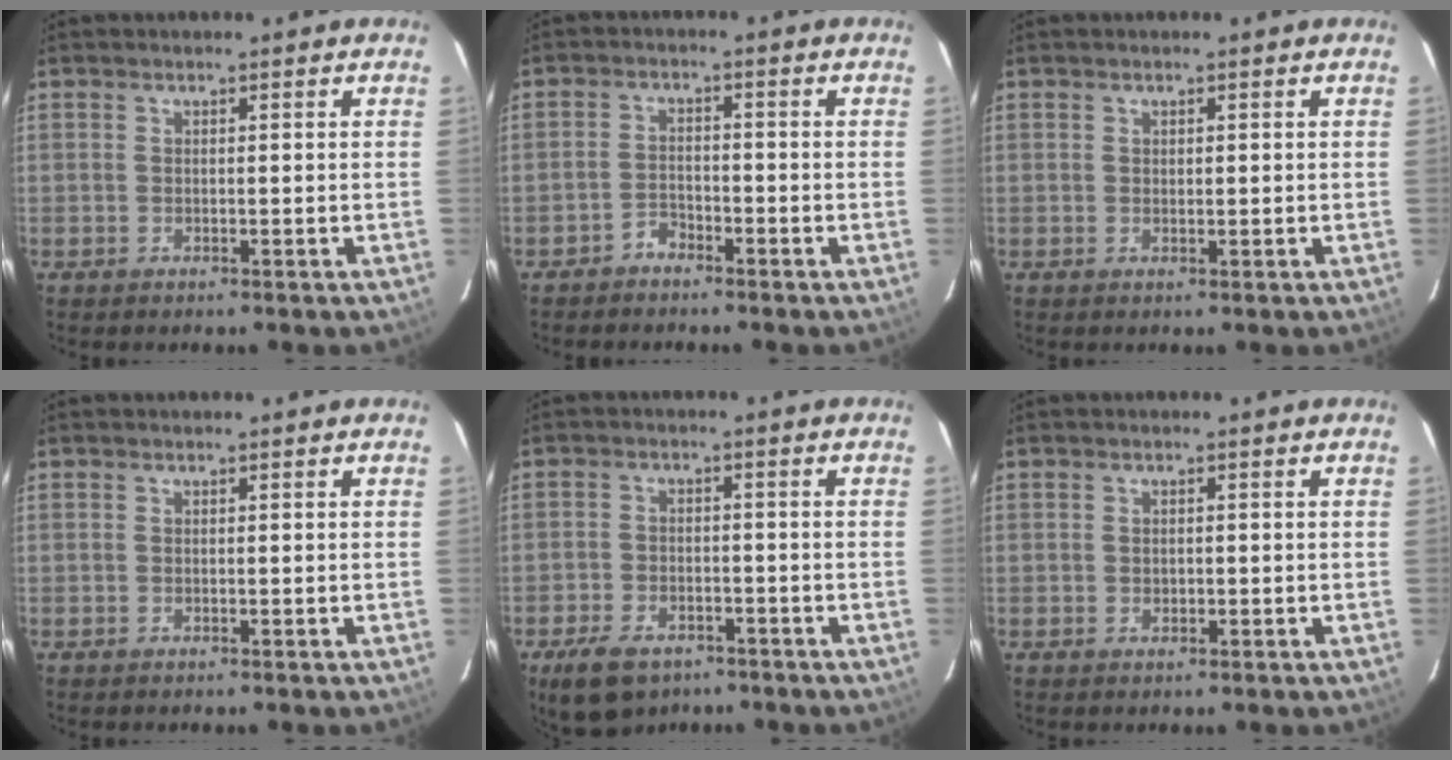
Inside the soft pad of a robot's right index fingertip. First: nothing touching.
{"total": 2.5, "force": [-2.2, 1.1, 0.4], "torque": [-0.007, 0.006, -0.038]}
{"total": 0.6, "force": [0.3, 0.5, 0.2], "torque": [-0.004, 0.002, 0.006]}
{"total": 0.0}
{"total": 9.6, "force": [-6.5, 5.3, 4.6], "torque": [-0.113, -0.003, -0.103]}
{"total": 1.1, "force": [-0.1, 1.0, 0.5], "torque": [-0.006, 0.000, 0.000]}